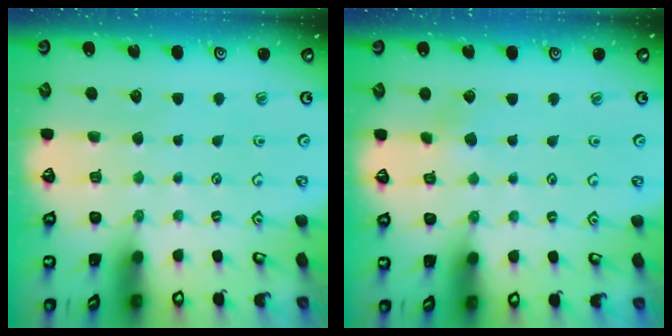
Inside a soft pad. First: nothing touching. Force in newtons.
{"total": 2.3, "press": 2.3, "slide": 0.2}